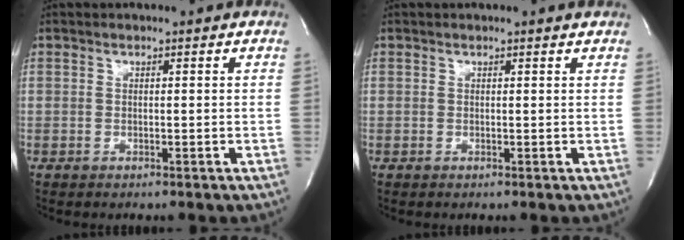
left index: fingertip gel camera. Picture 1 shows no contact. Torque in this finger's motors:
{"motor_torque": [0.17, -0.18, -0.02, -0.01]}